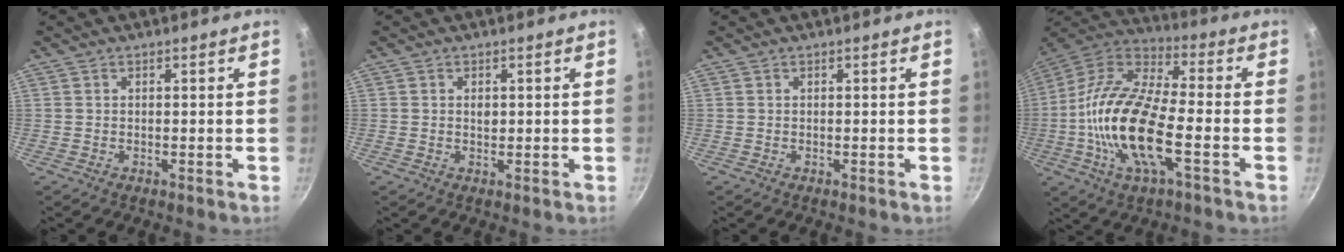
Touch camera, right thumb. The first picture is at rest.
{"total": 1.4, "force": [0.2, 1.0, 0.9], "torque": [-0.011, 0.000, 0.003]}
{"total": 0.0}
{"total": 20.3, "force": [-4.8, 7.8, 18.1], "torque": [-0.353, 0.032, -0.110]}